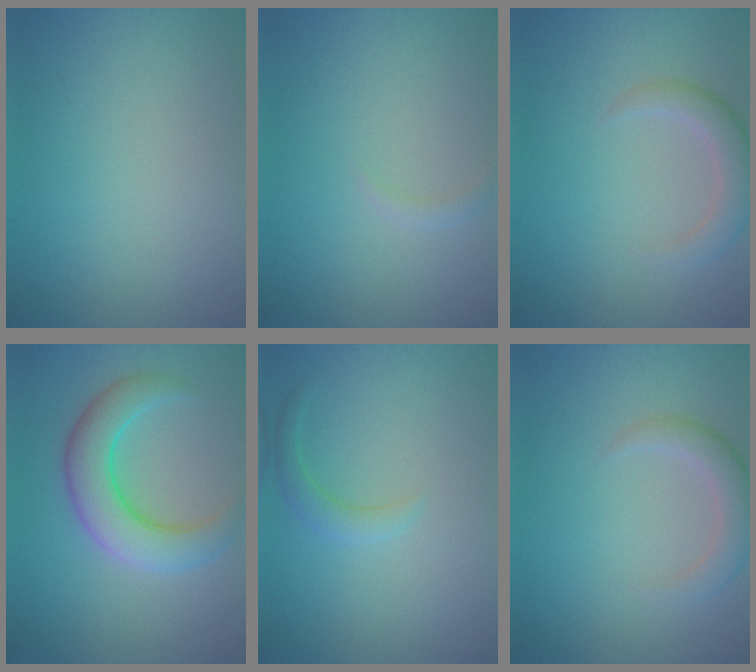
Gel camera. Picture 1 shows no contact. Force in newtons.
{"total": 0.8, "press": 0.8, "slide": 0.0}
{"total": 2.7, "press": 2.7, "slide": 0.2}
{"total": 5.8, "press": 5.8, "slide": 0.1}
{"total": 1.6, "press": 1.6, "slide": 0.2}
{"total": 2.7, "press": 2.7, "slide": 0.2}